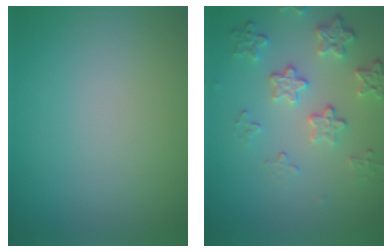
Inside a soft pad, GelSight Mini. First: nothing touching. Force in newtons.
{"total": 4.1, "press": 3.3, "slide": 2.5}